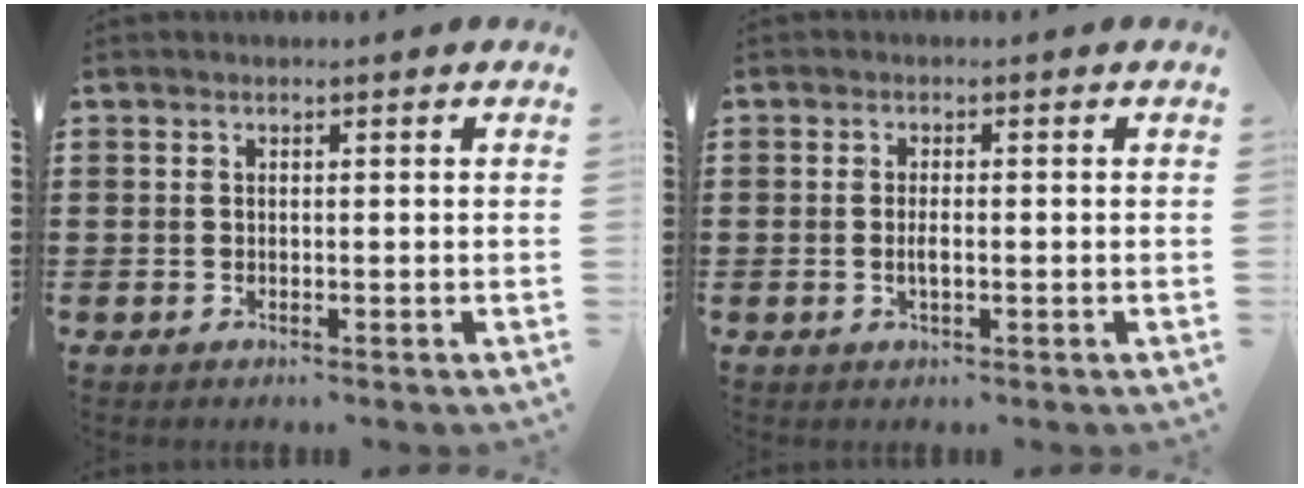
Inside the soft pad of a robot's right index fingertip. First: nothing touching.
{"total": 1.8, "force": [-0.3, 0.5, 1.7], "torque": [-0.032, 0.000, -0.006]}